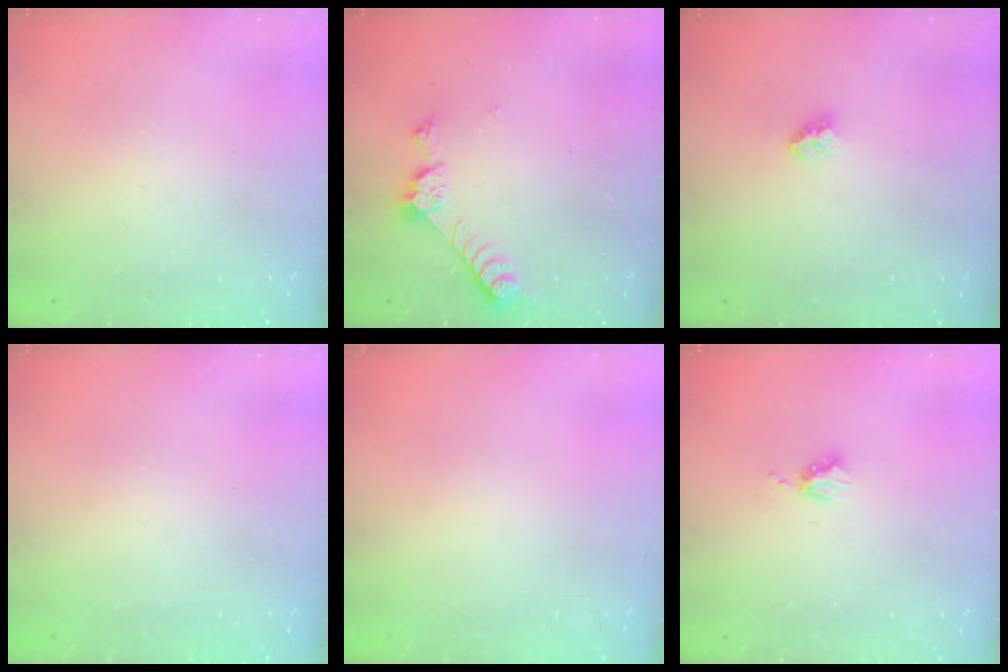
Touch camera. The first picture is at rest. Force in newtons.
{"total": 7.3, "press": 7.3, "slide": 0.6}
{"total": 2.4, "press": 2.4, "slide": 0.1}
{"total": 0.0}
{"total": 0.0}
{"total": 4.1, "press": 4.0, "slide": 0.5}